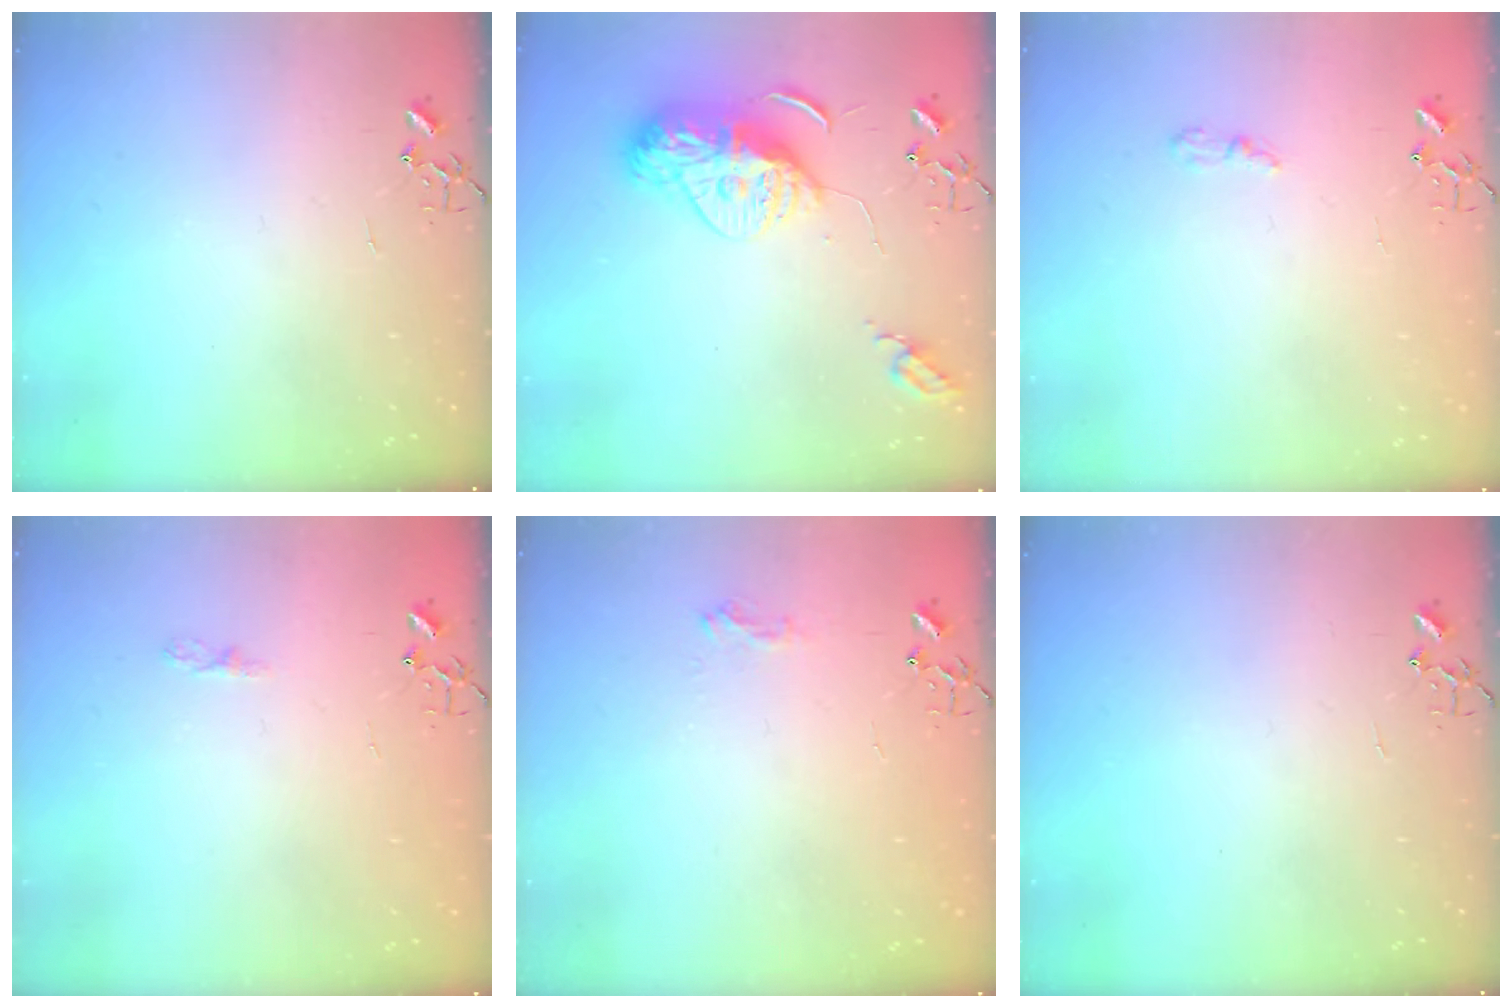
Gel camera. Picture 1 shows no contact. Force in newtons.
{"total": 13.3, "press": 13.3, "slide": 1.2}
{"total": 3.8, "press": 3.8, "slide": 0.6}
{"total": 4.0, "press": 4.0, "slide": 0.6}
{"total": 7.8, "press": 7.8, "slide": 0.7}
{"total": 0.0}